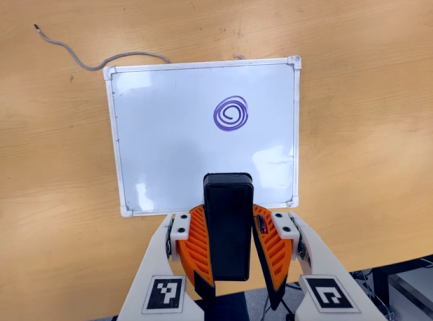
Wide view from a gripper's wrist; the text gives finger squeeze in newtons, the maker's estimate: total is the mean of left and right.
{"total": 9.9, "left": 8.1, "right": 11.6}